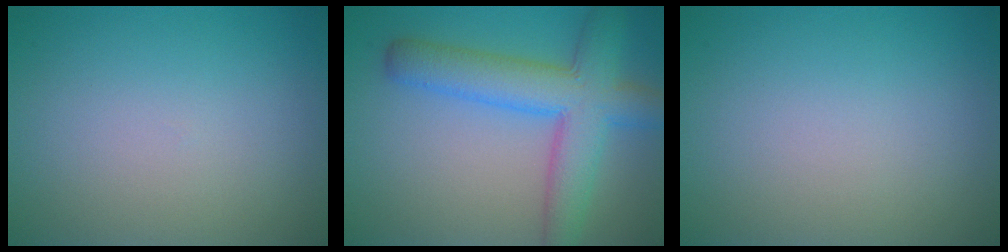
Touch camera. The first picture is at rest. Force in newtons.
{"total": 7.3, "press": 7.2, "slide": 0.3}
{"total": 0.0}